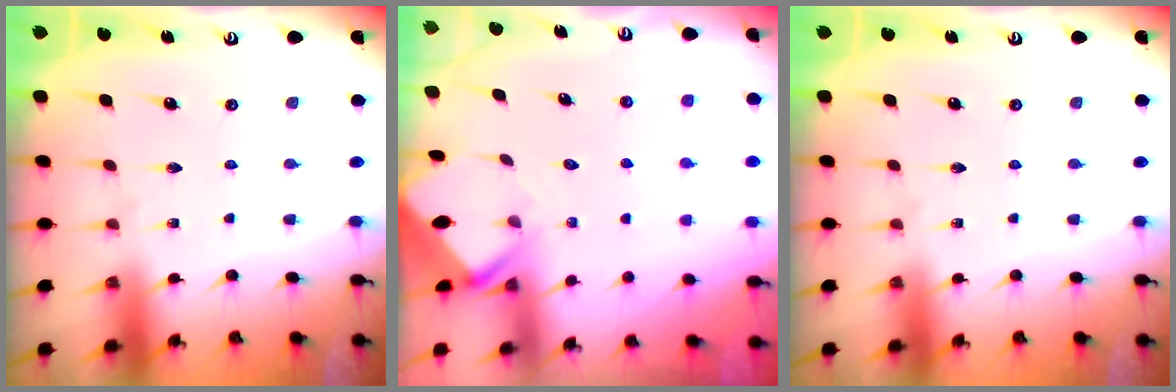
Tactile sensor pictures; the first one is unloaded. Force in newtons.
{"total": 2.4, "press": 2.4, "slide": 0.1}
{"total": 0.0}